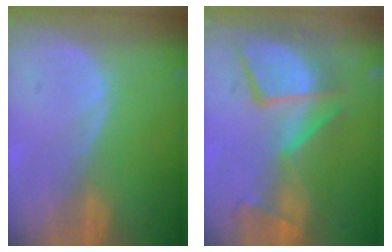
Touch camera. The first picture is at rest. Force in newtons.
{"total": 11.3, "press": 10.5, "slide": 4.2}